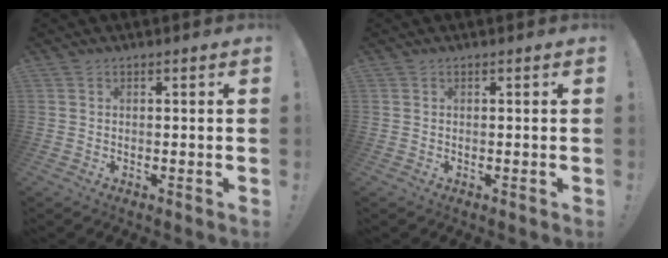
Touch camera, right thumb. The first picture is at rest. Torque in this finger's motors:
{"motor_torque": [0.00, 0.00, 0.00, 0.00, 0.00]}